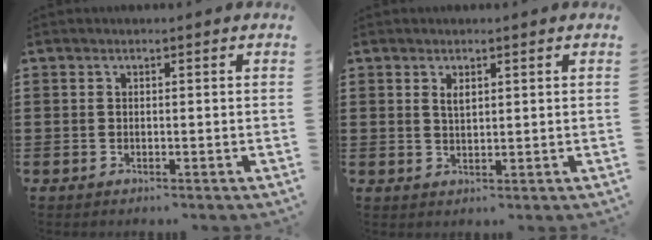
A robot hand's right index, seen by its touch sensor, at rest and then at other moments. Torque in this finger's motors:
{"motor_torque": [0.30, 0.27, 0.04, 0.04]}